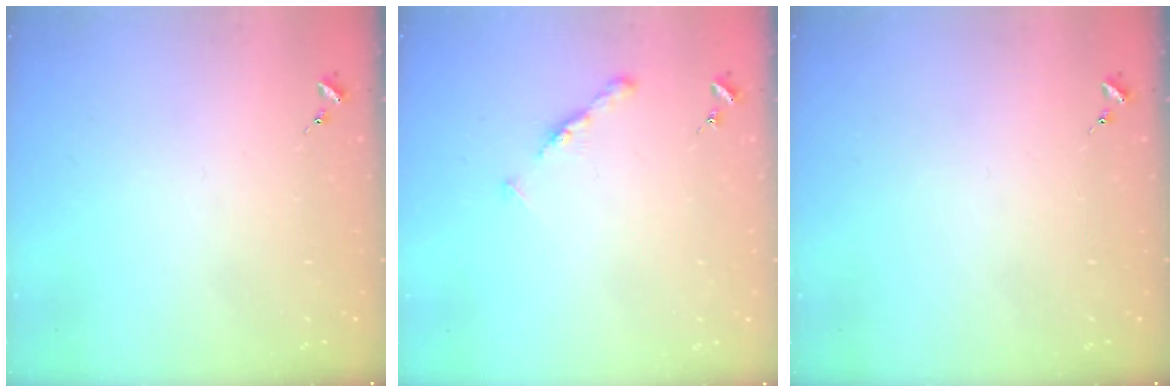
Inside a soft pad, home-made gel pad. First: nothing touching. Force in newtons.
{"total": 5.3, "press": 5.2, "slide": 0.6}
{"total": 0.0}